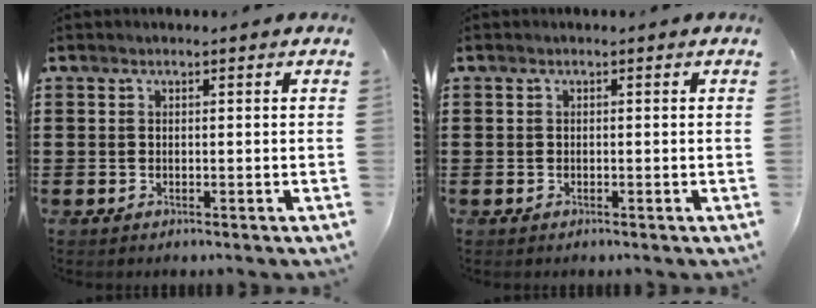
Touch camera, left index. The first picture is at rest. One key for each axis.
{"total": 0.0}